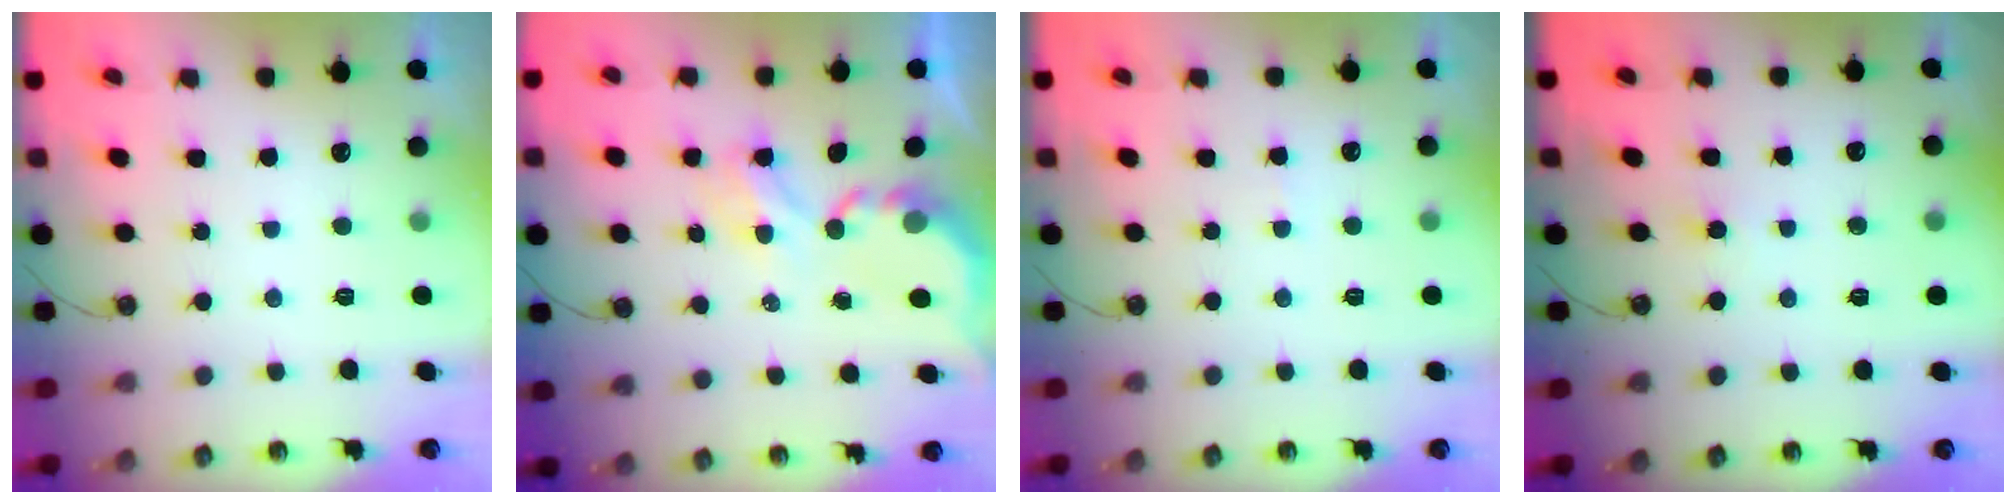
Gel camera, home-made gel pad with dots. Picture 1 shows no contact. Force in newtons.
{"total": 4.6, "press": 4.6, "slide": 0.3}
{"total": 2.8, "press": 2.8, "slide": 0.4}
{"total": 3.9, "press": 3.9, "slide": 0.5}